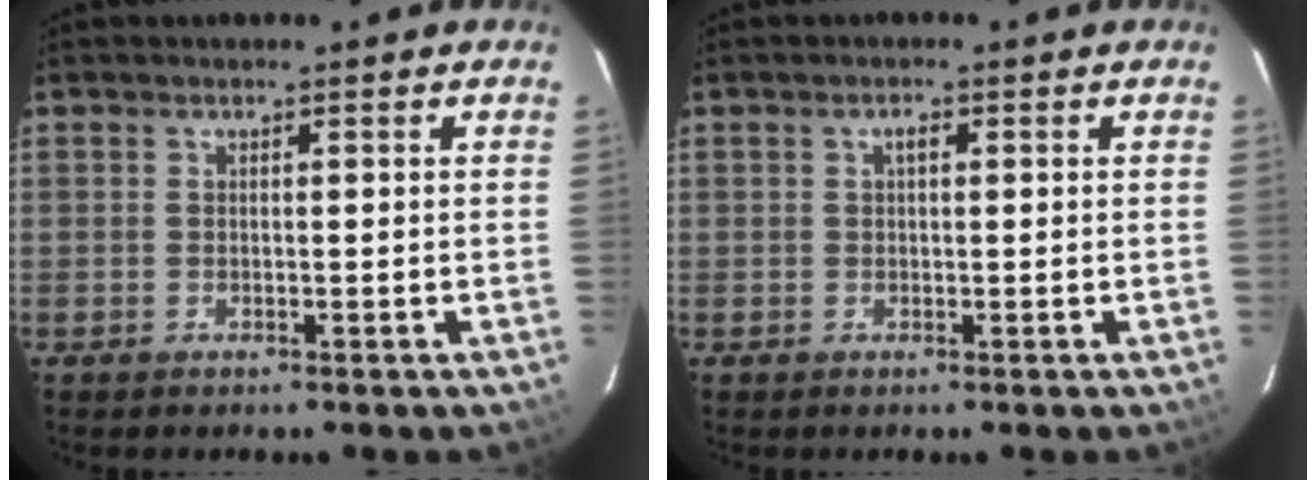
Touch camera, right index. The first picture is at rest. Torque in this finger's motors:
{"motor_torque": [0.12, -0.05, 0.14, 0.03]}